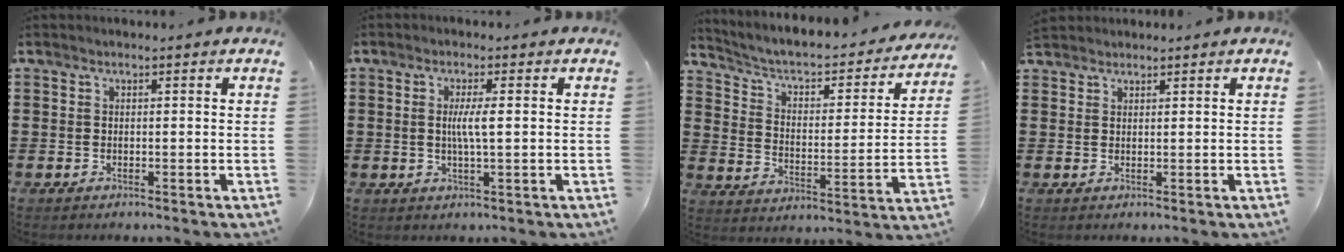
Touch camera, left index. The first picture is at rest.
{"total": 3.5, "force": [0.2, 0.3, 3.5], "torque": [-0.066, -0.004, 0.001]}
{"total": 3.7, "force": [2.7, 1.5, 1.9], "torque": [-0.054, -0.023, 0.035]}
{"total": 1.5, "force": [1.5, 0.5, 0.1], "torque": [-0.006, 0.001, 0.030]}